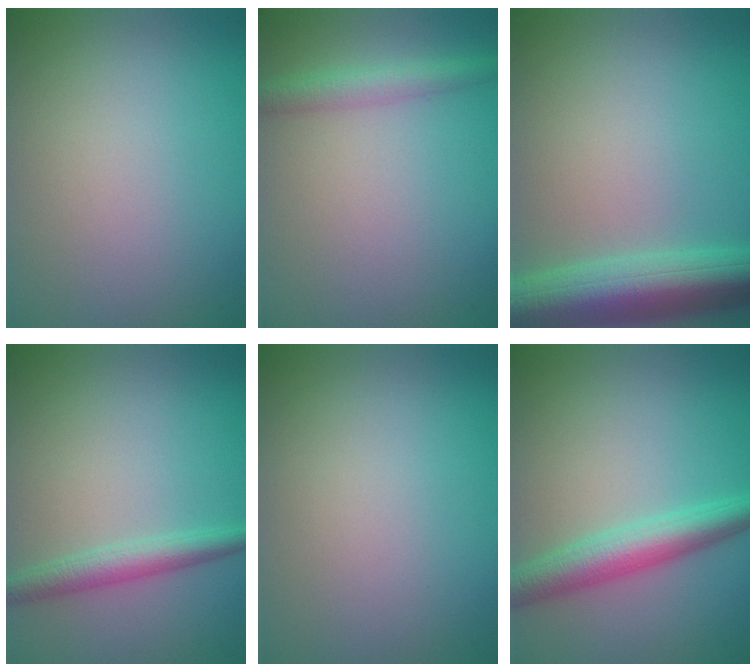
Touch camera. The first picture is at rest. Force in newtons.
{"total": 2.8, "press": 2.8, "slide": 0.1}
{"total": 8.2, "press": 8.2, "slide": 0.4}
{"total": 2.7, "press": 2.7, "slide": 0.0}
{"total": 0.0}
{"total": 4.4, "press": 4.4, "slide": 0.2}